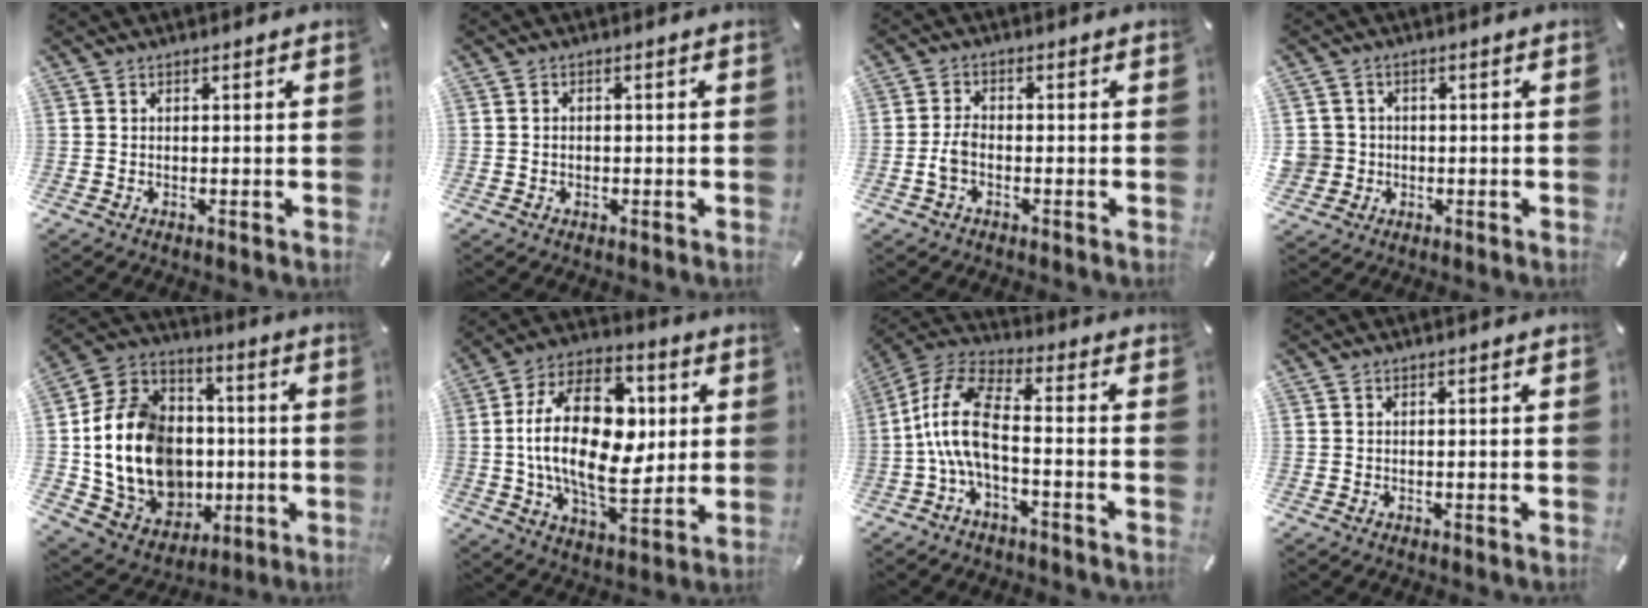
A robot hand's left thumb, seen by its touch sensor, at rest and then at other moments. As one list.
[{"total": 1.4, "force": [-0.3, 1.2, 0.7], "torque": [-0.016, 0.005, -0.008]}, {"total": 3.6, "force": [-1.4, 2.1, 2.6], "torque": [-0.059, 0.004, -0.027]}, {"total": 4.6, "force": [-0.5, 4.6, 0.2], "torque": [-0.017, 0.011, -0.007]}, {"total": 20.3, "force": [-1.3, 16.8, 11.4], "torque": [-0.243, -0.003, -0.009]}, {"total": 23.8, "force": [1.9, 14.5, 18.7], "torque": [-0.352, 0.003, 0.027]}, {"total": 12.1, "force": [-2.4, 5.1, 10.7], "torque": [-0.228, 0.004, -0.047]}, {"total": 0.0}]